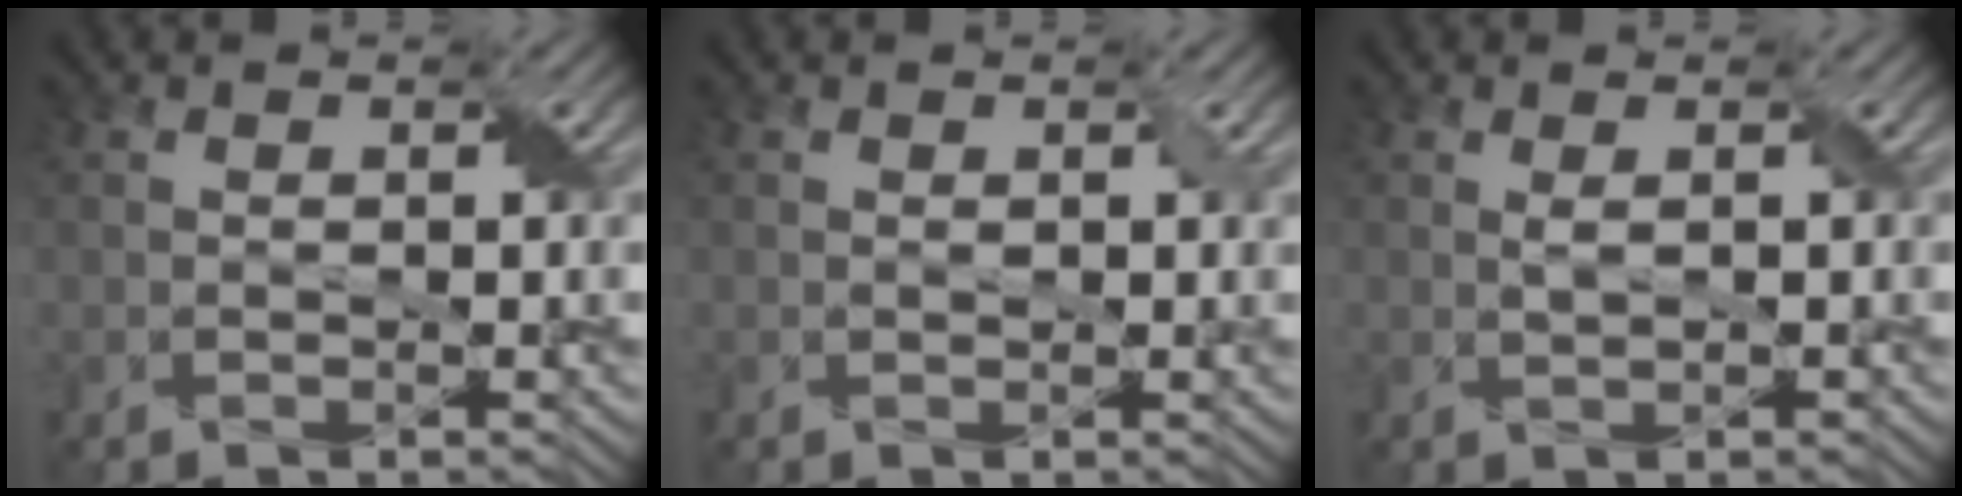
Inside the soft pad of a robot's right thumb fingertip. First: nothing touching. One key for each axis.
{"total": 0.7, "fx": 0.3, "fy": 0.4, "fz": 0.5, "tx": -0.010, "ty": -0.001, "tz": 0.005}
{"total": 0.9, "fx": 0.3, "fy": 0.1, "fz": 0.8, "tx": -0.023, "ty": 0.003, "tz": 0.006}